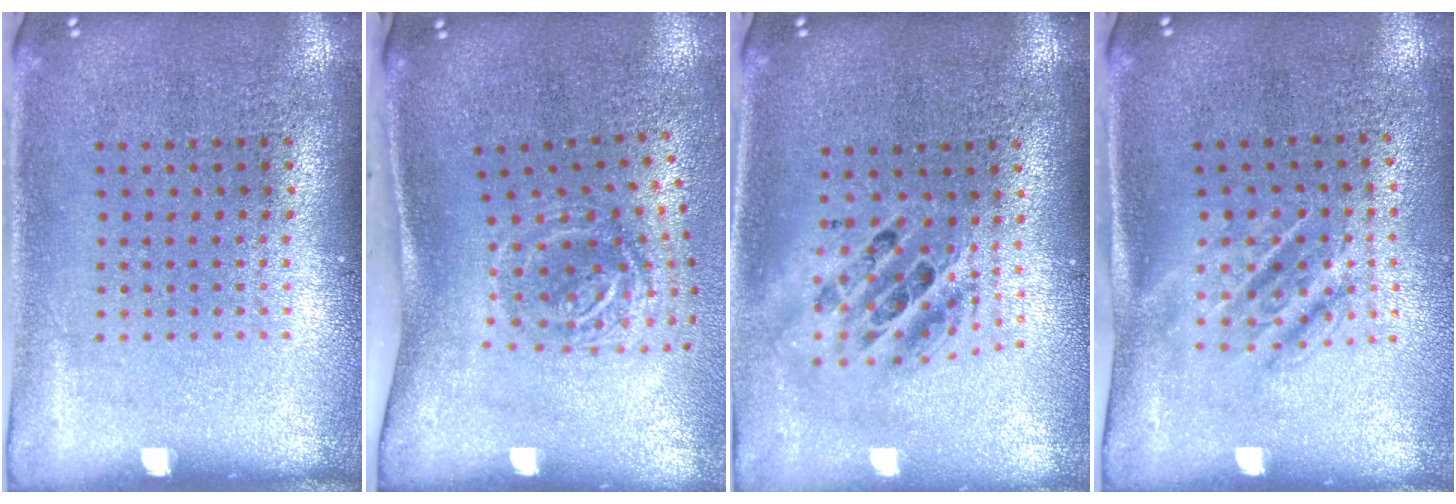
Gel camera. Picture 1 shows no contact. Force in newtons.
{"total": 2.0, "press": 1.3, "slide": 1.6}
{"total": 1.8, "press": 1.5, "slide": 1.1}
{"total": 1.6, "press": 1.2, "slide": 1.0}